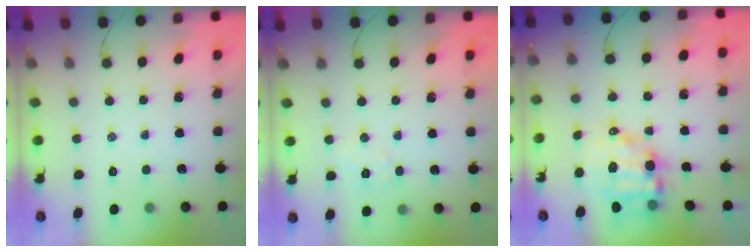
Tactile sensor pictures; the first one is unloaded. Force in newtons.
{"total": 5.2, "press": 5.1, "slide": 1.1}
{"total": 9.5, "press": 9.2, "slide": 2.6}